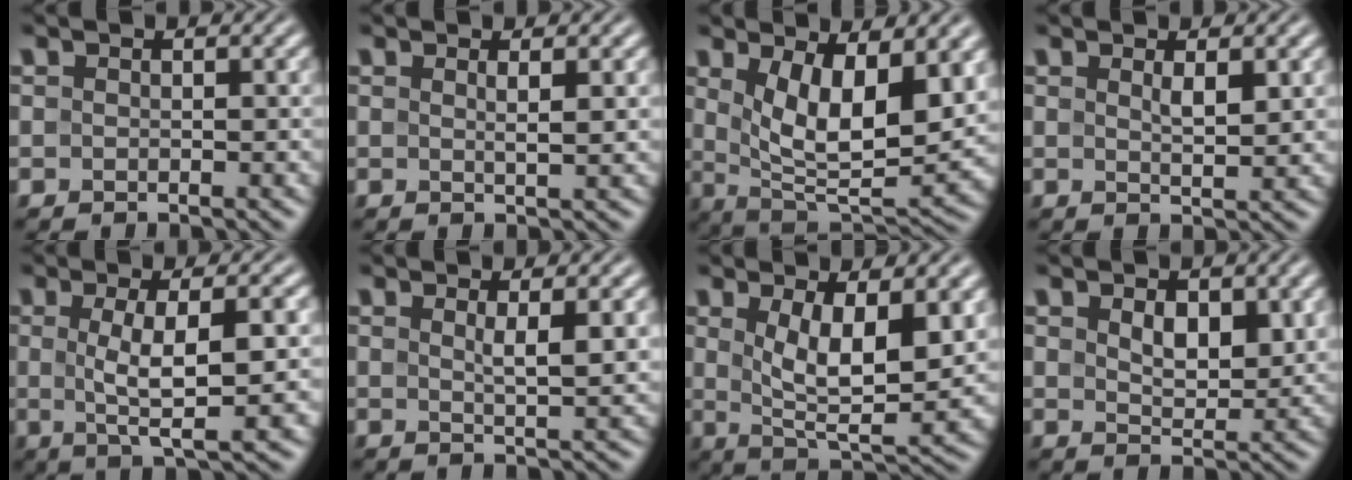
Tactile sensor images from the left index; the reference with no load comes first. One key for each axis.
{"total": 1.4, "fx": 0.6, "fy": 0.3, "fz": 1.3, "tx": -0.017, "ty": 0.000, "tz": 0.004}
{"total": 9.1, "fx": 2.4, "fy": 3.8, "fz": 7.9, "tx": -0.145, "ty": -0.019, "tz": 0.047}
{"total": 1.8, "fx": 0.8, "fy": 0.4, "fz": 1.6, "tx": -0.029, "ty": -0.003, "tz": 0.015}
{"total": 6.0, "fx": 0.0, "fy": 1.3, "fz": 5.8, "tx": -0.098, "ty": 0.000, "tz": 0.001}
{"total": 2.4, "fx": 0.8, "fy": 0.4, "fz": 2.3, "tx": -0.035, "ty": -0.002, "tz": 0.012}
{"total": 7.6, "fx": 1.7, "fy": 2.8, "fz": 6.8, "tx": -0.129, "ty": -0.014, "tz": 0.035}
{"total": 3.2, "fx": 1.3, "fy": 1.8, "fz": 2.3, "tx": -0.042, "ty": -0.006, "tz": 0.027}